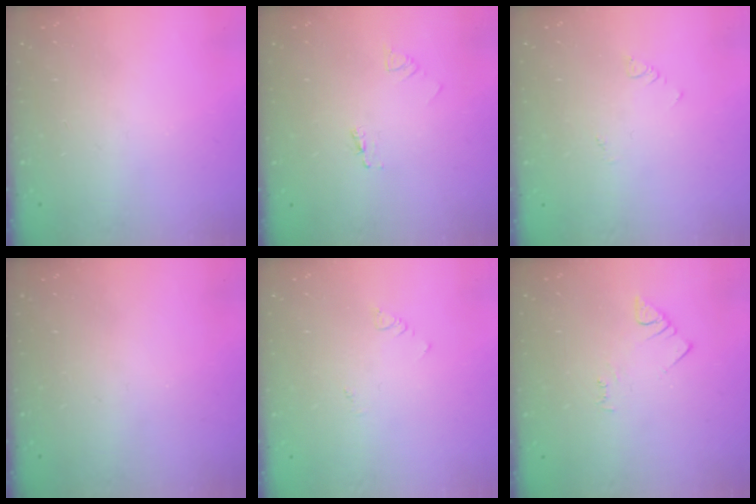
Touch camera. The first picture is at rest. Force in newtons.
{"total": 2.1, "press": 2.1, "slide": 0.1}
{"total": 1.9, "press": 1.9, "slide": 0.4}
{"total": 0.0}
{"total": 1.9, "press": 1.9, "slide": 0.4}
{"total": 2.5, "press": 2.5, "slide": 0.4}